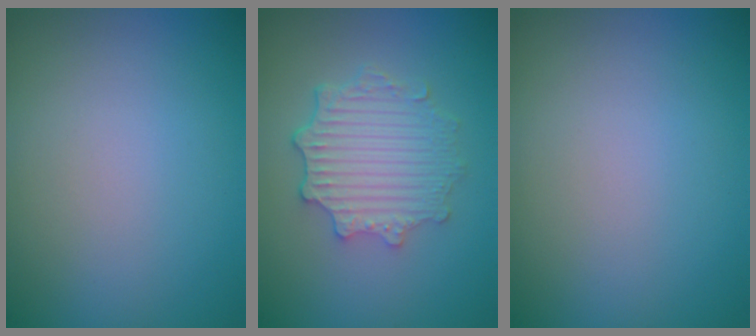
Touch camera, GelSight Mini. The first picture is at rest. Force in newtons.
{"total": 4.5, "press": 3.6, "slide": 2.7}
{"total": 0.0}